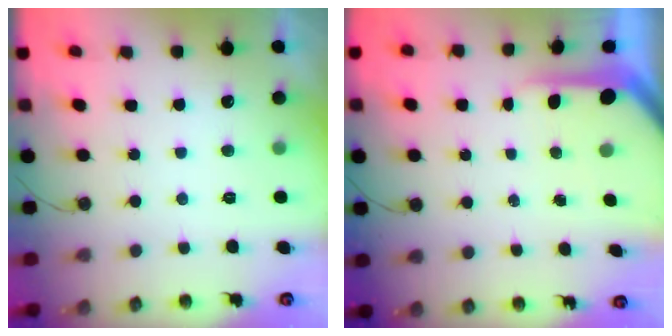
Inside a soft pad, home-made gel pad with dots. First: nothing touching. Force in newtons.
{"total": 7.2, "press": 7.2, "slide": 0.7}